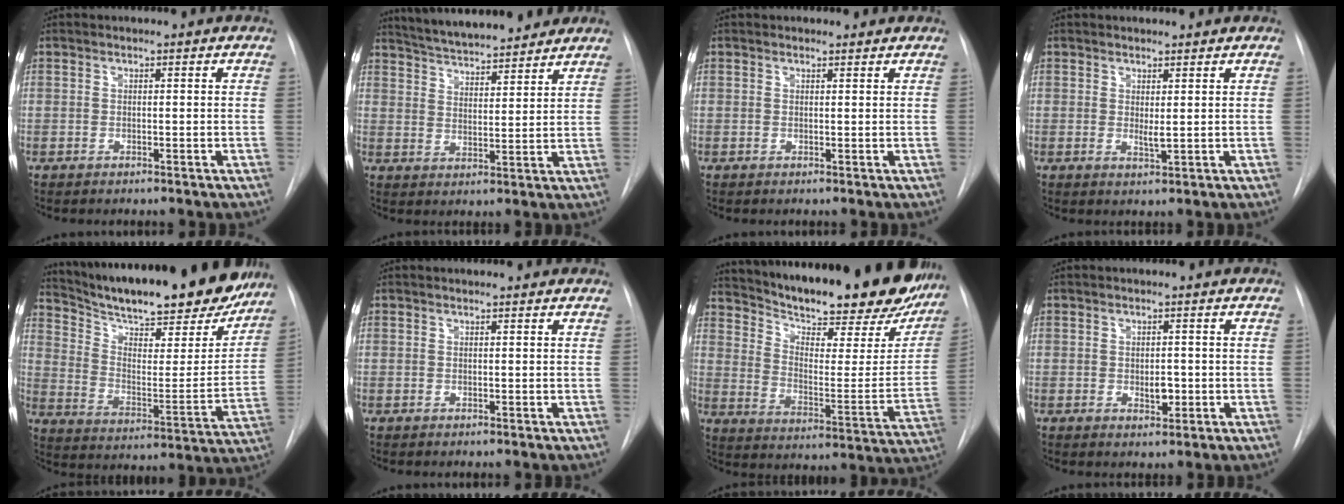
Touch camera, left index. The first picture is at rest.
{"total": 15.0, "force": [13.6, 2.4, 5.9], "torque": [-0.096, 0.019, 0.208]}
{"total": 1.3, "force": [1.2, 0.4, 0.0], "torque": [-0.006, 0.005, 0.014]}
{"total": 1.7, "force": [0.8, 0.3, 1.4], "torque": [-0.028, -0.007, 0.016]}
{"total": 28.6, "force": [24.4, 5.8, 13.6], "torque": [-0.222, -0.045, 0.336]}
{"total": 1.6, "force": [1.5, 0.3, 0.2], "torque": [-0.013, 0.012, 0.017]}
{"total": 30.3, "force": [25.5, 7.0, 14.8], "torque": [-0.238, -0.060, 0.333]}
{"total": 2.1, "force": [-0.3, 1.2, 1.7], "torque": [-0.023, -0.001, -0.001]}